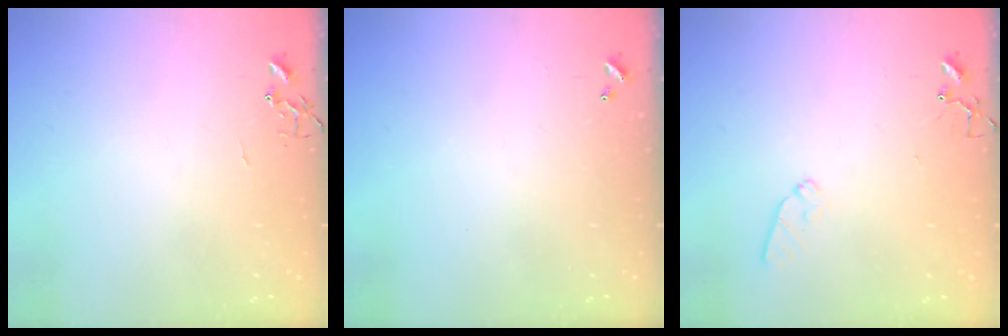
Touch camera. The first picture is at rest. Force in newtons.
{"total": 0.0}
{"total": 7.6, "press": 7.6, "slide": 0.6}